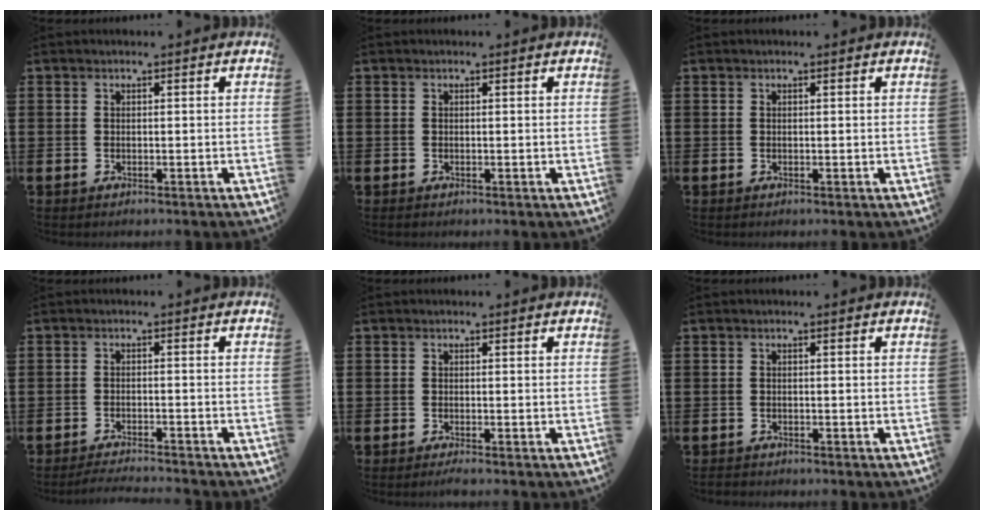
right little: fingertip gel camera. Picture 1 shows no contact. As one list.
[{"total": 0.0}, {"total": 0.0}, {"total": 1.8, "force": [-1.7, -0.2, 0.4], "torque": [-0.007, 0.004, -0.034]}, {"total": 0.7, "force": [-0.5, 0.0, 0.6], "torque": [-0.008, -0.003, -0.009]}, {"total": 0.5, "force": [-0.5, 0.2, 0.0], "torque": [-0.001, 0.000, -0.012]}]